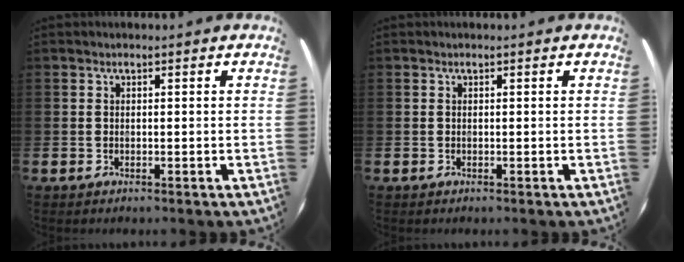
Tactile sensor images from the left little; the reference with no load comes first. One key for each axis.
{"total": 0.0}